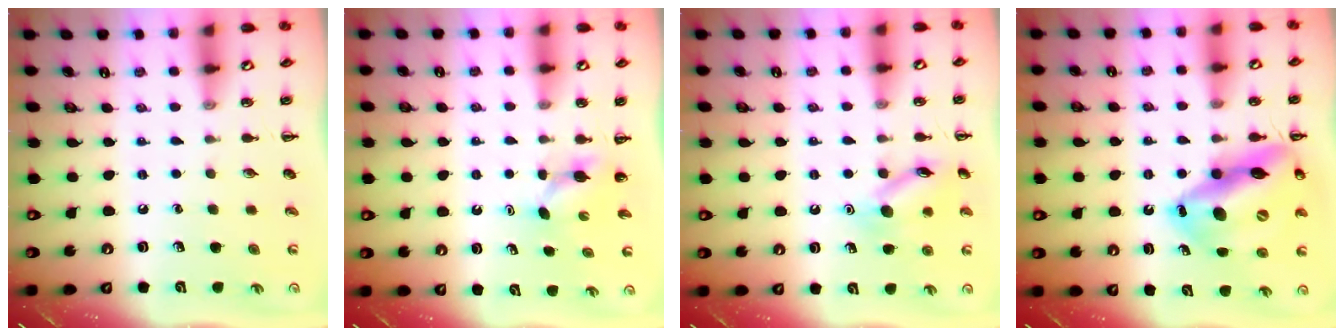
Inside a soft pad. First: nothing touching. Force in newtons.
{"total": 2.9, "press": 2.8, "slide": 0.8}
{"total": 11.8, "press": 11.7, "slide": 0.6}
{"total": 20.1, "press": 19.6, "slide": 4.5}